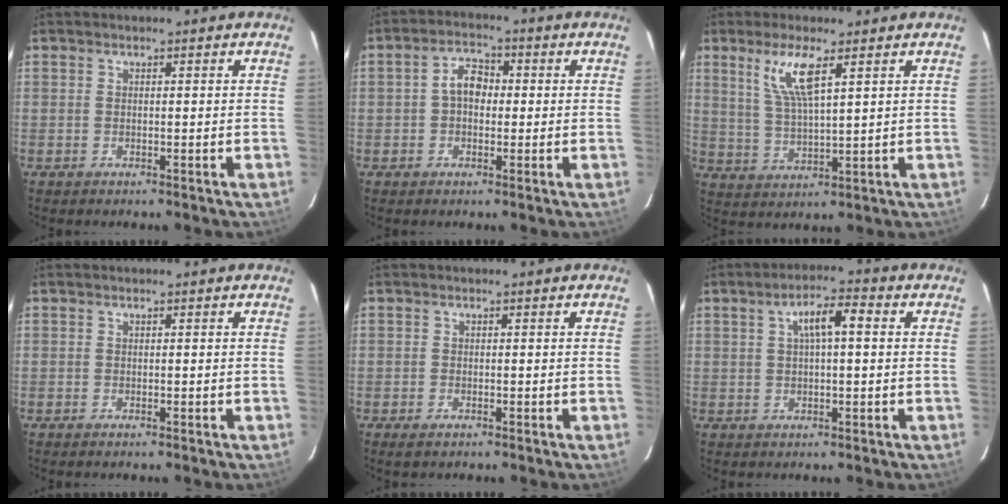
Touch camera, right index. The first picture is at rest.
{"total": 4.7, "force": [0.0, 3.3, 3.3], "torque": [-0.060, 0.018, -0.002]}
{"total": 7.5, "force": [3.8, 1.1, 6.4], "torque": [-0.131, -0.007, 0.082]}
{"total": 0.0}
{"total": 1.2, "force": [-0.8, 0.6, 0.6], "torque": [-0.012, -0.004, -0.016]}
{"total": 5.7, "force": [1.3, 1.5, 5.4], "torque": [-0.096, 0.015, 0.026]}